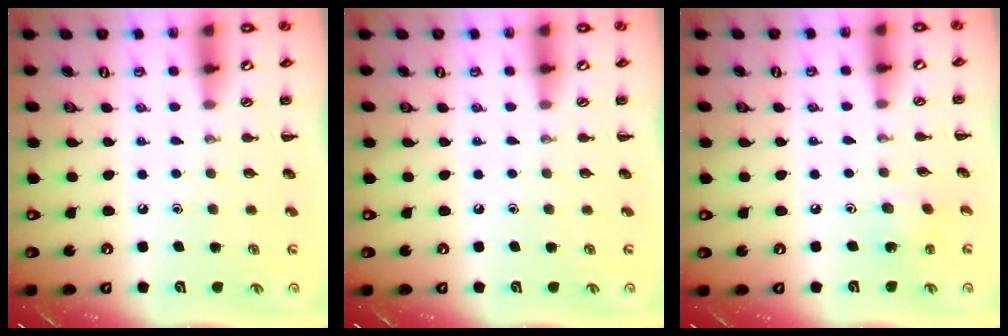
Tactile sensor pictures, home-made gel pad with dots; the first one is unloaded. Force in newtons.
{"total": 0.0}
{"total": 2.5, "press": 2.4, "slide": 0.8}